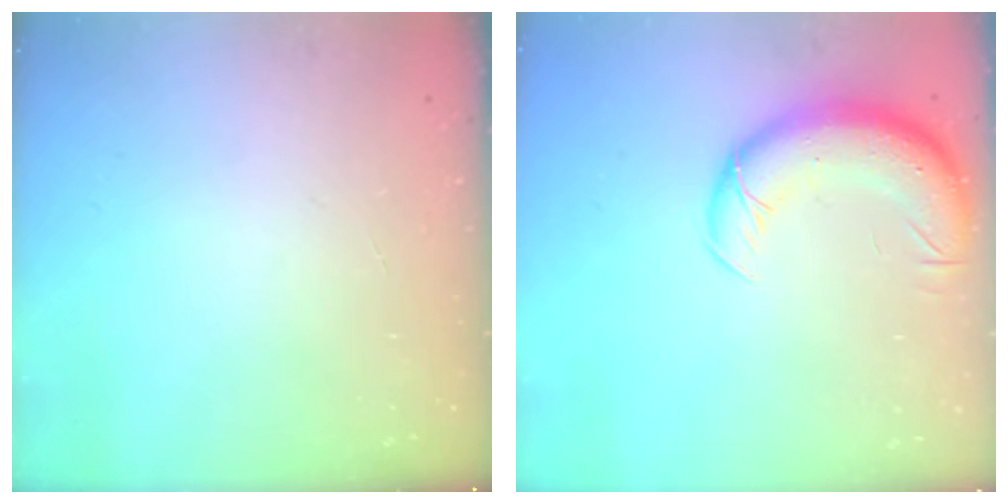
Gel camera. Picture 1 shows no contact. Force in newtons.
{"total": 13.0, "press": 12.6, "slide": 3.2}